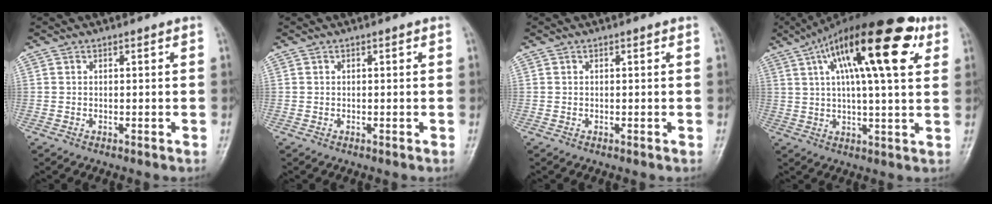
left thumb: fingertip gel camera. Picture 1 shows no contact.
{"total": 0.0}
{"total": 0.0}
{"total": 22.3, "force": [8.9, 6.8, 19.3], "torque": [-0.296, 0.013, 0.134]}